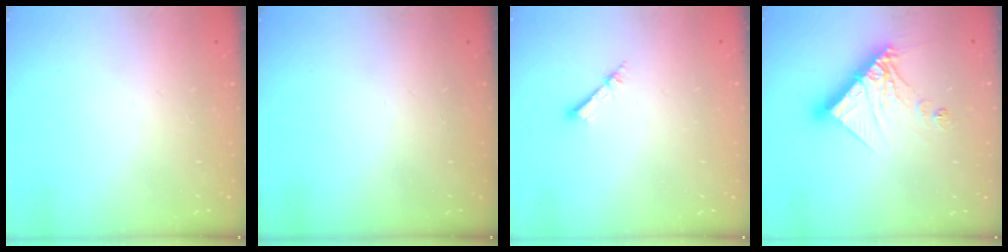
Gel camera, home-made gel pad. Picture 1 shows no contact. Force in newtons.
{"total": 0.0}
{"total": 2.1, "press": 2.1, "slide": 0.3}
{"total": 12.7, "press": 12.7, "slide": 1.2}